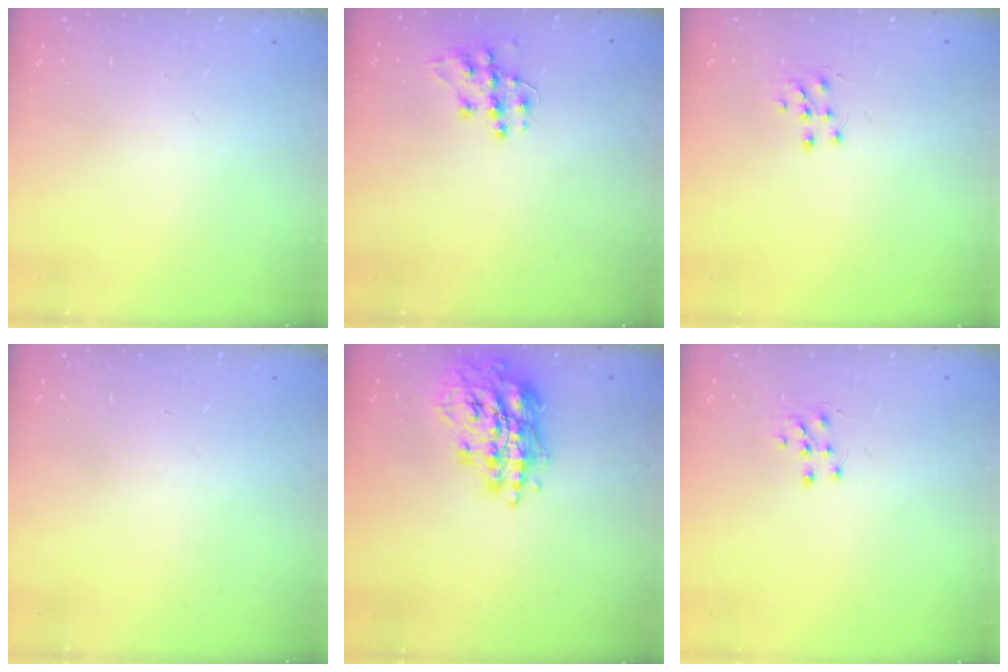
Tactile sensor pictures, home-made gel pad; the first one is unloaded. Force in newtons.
{"total": 11.3, "press": 11.2, "slide": 0.7}
{"total": 5.5, "press": 5.5, "slide": 0.6}
{"total": 0.0}
{"total": 17.4, "press": 17.4, "slide": 1.4}
{"total": 5.5, "press": 5.5, "slide": 0.6}